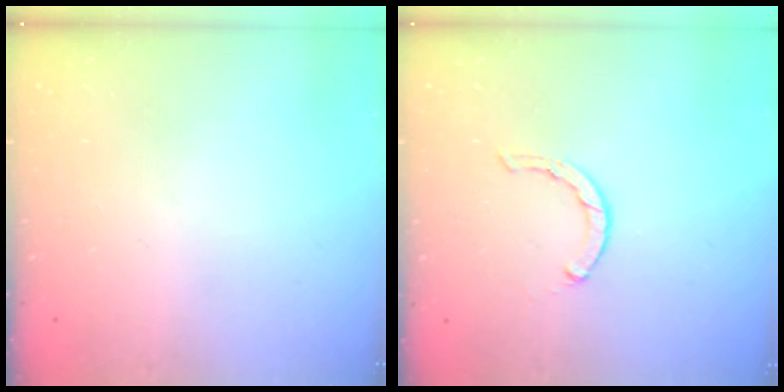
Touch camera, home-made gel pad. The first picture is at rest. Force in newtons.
{"total": 1.6, "press": 1.5, "slide": 0.4}